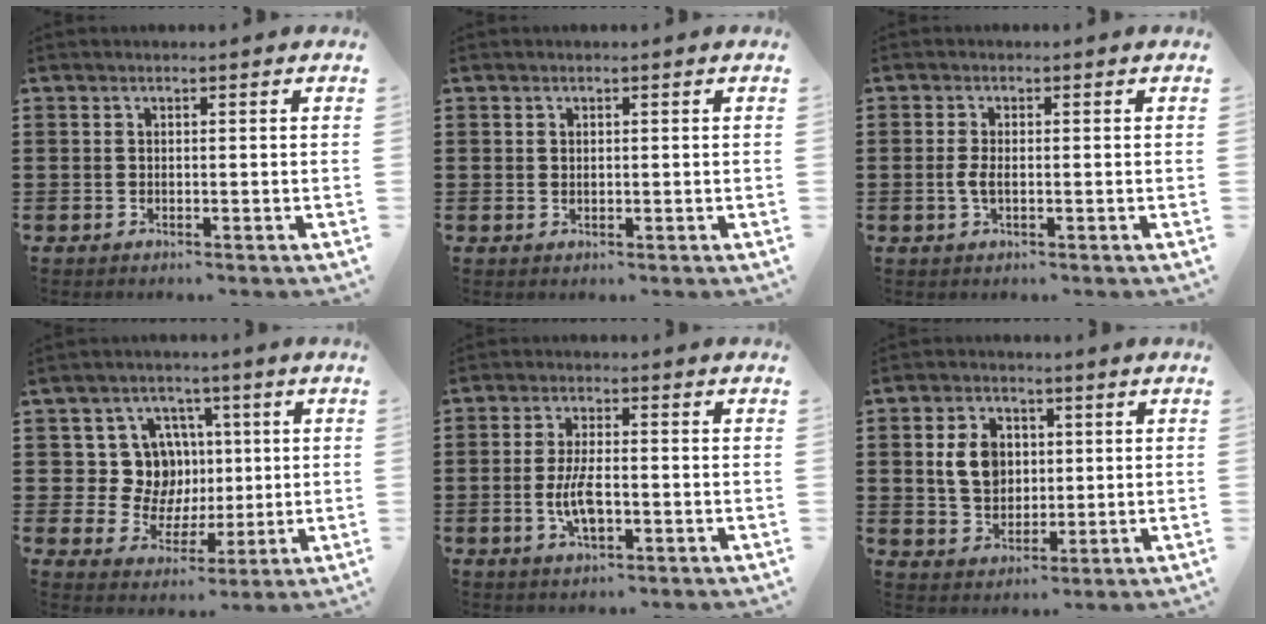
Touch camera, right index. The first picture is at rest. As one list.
[{"total": 0.6, "force": [0.4, 0.5, 0.2], "torque": [-0.005, 0.004, 0.007]}, {"total": 2.1, "force": [-0.3, 0.8, 2.0], "torque": [-0.051, -0.005, -0.011]}, {"total": 9.9, "force": [2.0, 9.1, 3.3], "torque": [-0.076, 0.004, 0.044]}, {"total": 6.1, "force": [-1.3, 2.4, 5.4], "torque": [-0.121, -0.005, -0.029]}, {"total": 6.7, "force": [1.1, 5.1, 4.2], "torque": [-0.095, 0.012, 0.015]}]